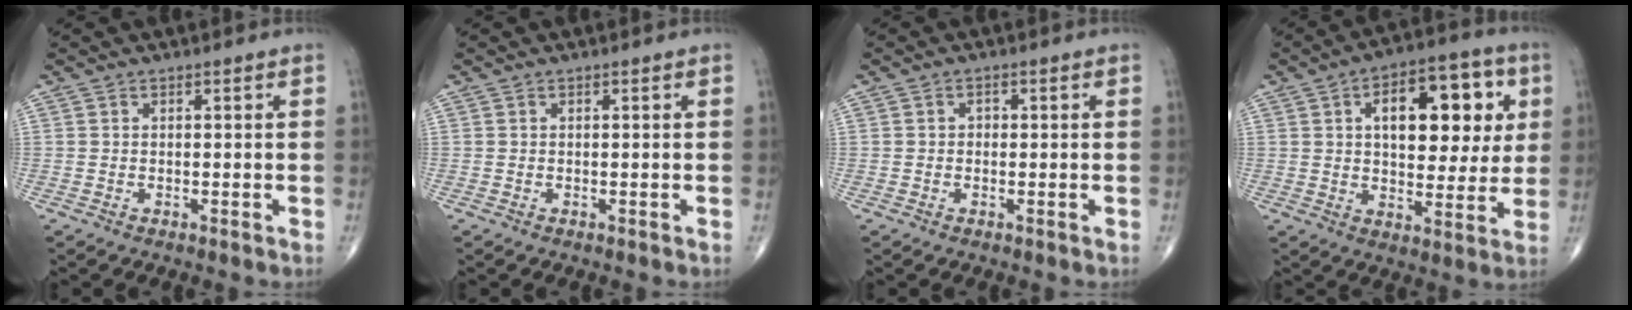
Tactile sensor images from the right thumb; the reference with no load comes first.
{"total": 0.0}
{"total": 1.0, "force": [0.0, 0.8, 0.6], "torque": [-0.004, 0.004, -0.004]}
{"total": 18.0, "force": [4.7, 9.5, 14.5], "torque": [-0.156, 0.009, 0.066]}